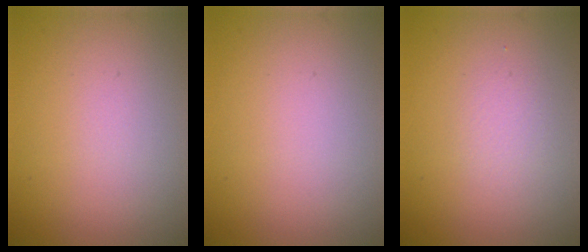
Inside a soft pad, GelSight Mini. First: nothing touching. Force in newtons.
{"total": 0.0}
{"total": 1.2, "press": 1.2, "slide": 0.1}